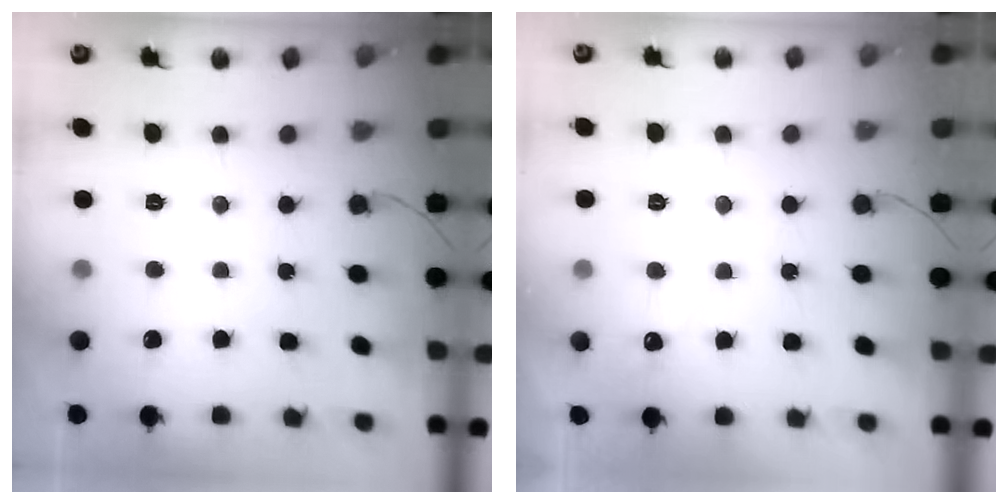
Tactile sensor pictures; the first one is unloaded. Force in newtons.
{"total": 3.8, "press": 3.8, "slide": 0.3}